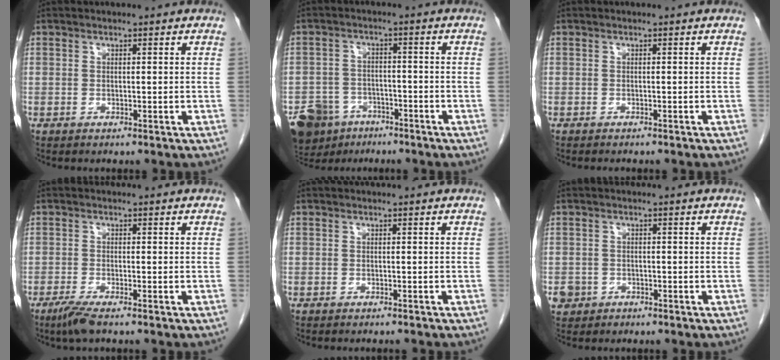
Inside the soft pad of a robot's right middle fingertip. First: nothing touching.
{"total": 9.6, "force": [-6.7, 6.3, 2.8], "torque": [-0.064, 0.000, -0.107]}
{"total": 2.3, "force": [-2.0, 0.5, 0.9], "torque": [-0.016, -0.004, -0.020]}
{"total": 3.0, "force": [-2.1, 0.1, 2.1], "torque": [-0.047, -0.009, -0.045]}
{"total": 2.9, "force": [-2.7, 0.2, 1.1], "torque": [-0.014, -0.003, -0.033]}
{"total": 3.1, "force": [-1.7, 2.6, 0.3], "torque": [-0.006, 0.007, -0.028]}